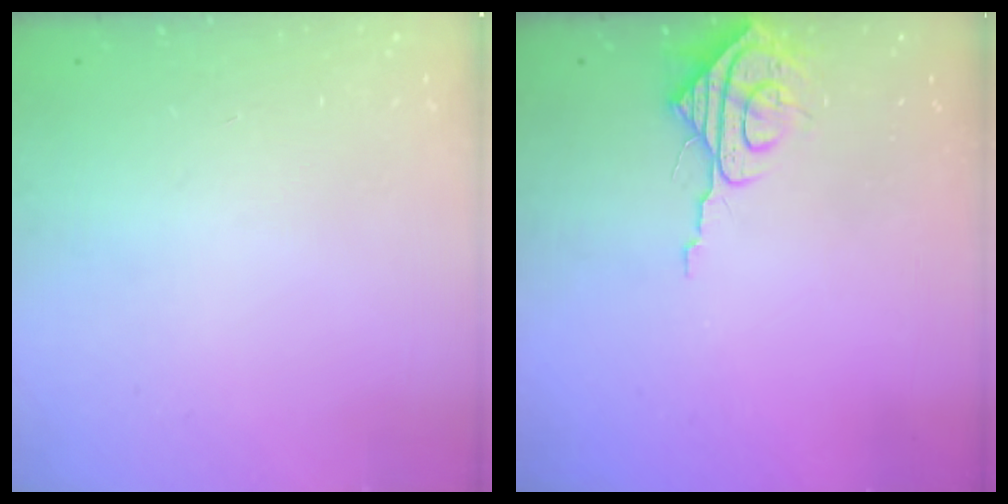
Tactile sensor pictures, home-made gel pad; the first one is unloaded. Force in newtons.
{"total": 7.9, "press": 7.9, "slide": 0.8}